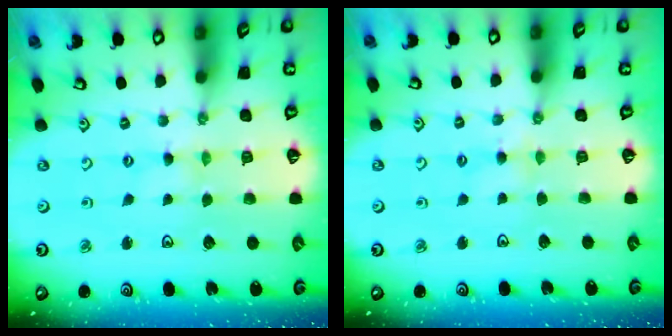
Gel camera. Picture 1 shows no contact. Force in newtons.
{"total": 2.6, "press": 2.6, "slide": 0.5}